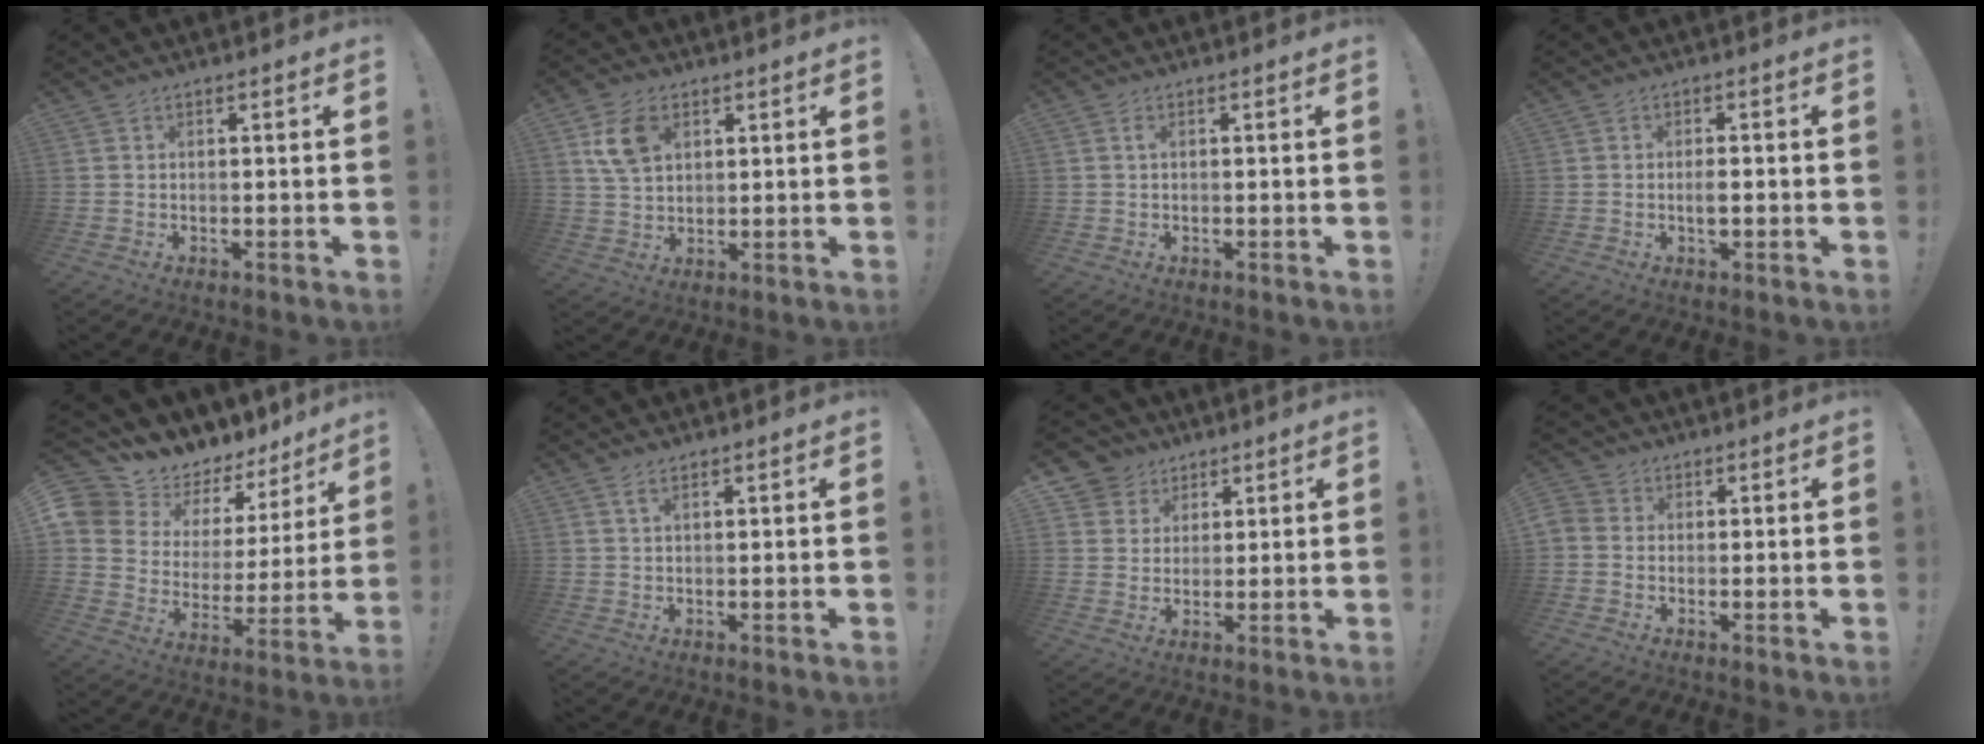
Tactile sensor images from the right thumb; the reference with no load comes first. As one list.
[{"total": 9.0, "force": [3.8, 6.0, 5.6], "torque": [-0.107, 0.002, 0.075]}, {"total": 0.9, "force": [0.0, 0.0, 0.9], "torque": [-0.021, 0.003, 0.000]}, {"total": 2.8, "force": [-0.7, 1.6, 2.2], "torque": [-0.026, 0.000, -0.014]}, {"total": 9.6, "force": [8.2, 4.7, 1.4], "torque": [-0.041, -0.083, 0.155]}, {"total": 2.2, "force": [1.4, 0.7, 1.5], "torque": [-0.031, -0.001, 0.024]}, {"total": 6.5, "force": [3.3, 5.6, 0.7], "torque": [-0.010, -0.025, 0.066]}, {"total": 2.9, "force": [0.0, 2.6, 1.1], "torque": [-0.023, 0.008, 0.003]}]